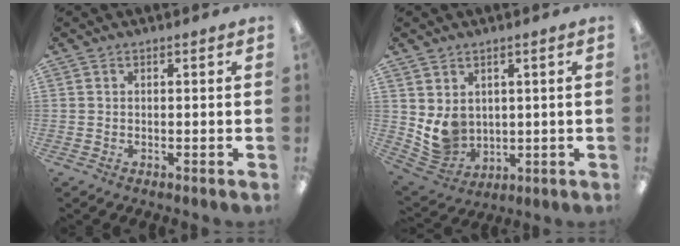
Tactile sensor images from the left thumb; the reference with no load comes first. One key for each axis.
{"total": 7.1, "fx": 2.8, "fy": 6.1, "fz": 2.4, "tx": -0.052, "ty": -0.023, "tz": 0.059}